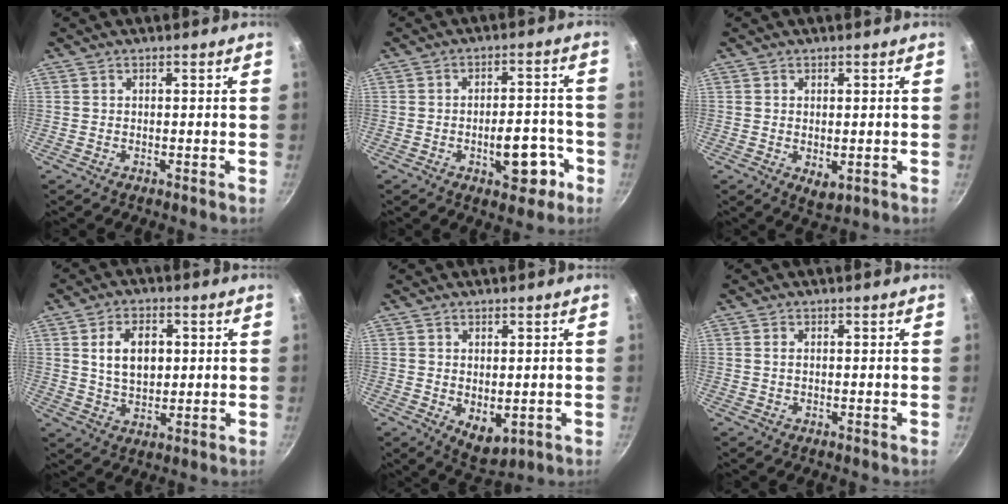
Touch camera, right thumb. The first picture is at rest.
{"total": 9.5, "force": [-3.6, 4.8, 7.3], "torque": [-0.067, 0.030, -0.044]}
{"total": 3.4, "force": [-0.2, 2.0, 2.7], "torque": [-0.040, -0.013, 0.001]}
{"total": 8.8, "force": [1.8, 5.7, 6.5], "torque": [-0.094, -0.006, 0.033]}
{"total": 5.7, "force": [0.0, 3.5, 4.5], "torque": [-0.053, -0.018, 0.011]}
{"total": 1.0, "force": [0.2, 0.5, 0.9], "torque": [-0.017, 0.001, 0.002]}